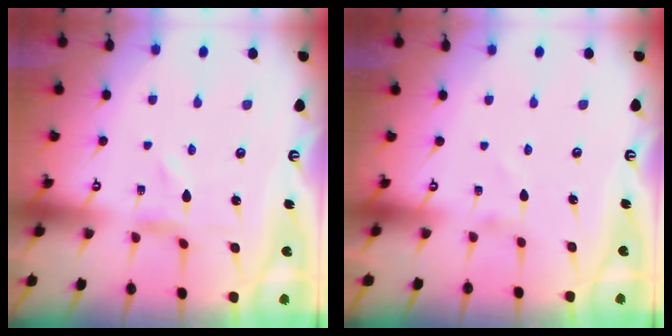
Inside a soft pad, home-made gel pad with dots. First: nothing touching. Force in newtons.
{"total": 1.0, "press": 1.0, "slide": 0.1}